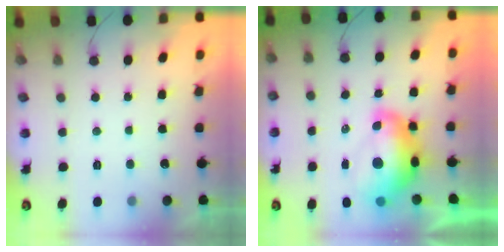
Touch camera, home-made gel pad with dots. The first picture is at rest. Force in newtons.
{"total": 14.5, "press": 14.4, "slide": 1.2}